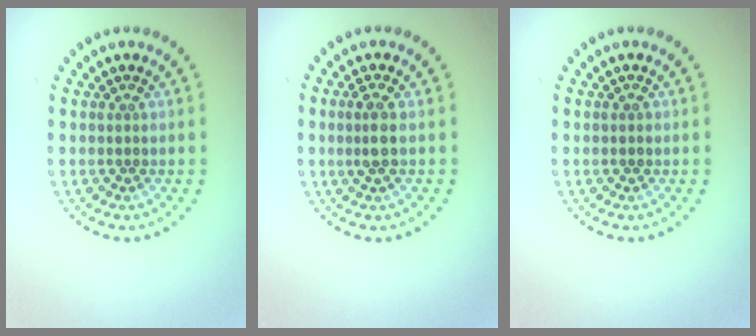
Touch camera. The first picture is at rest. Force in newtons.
{"total": 1.7, "press": 1.5, "slide": 0.9}
{"total": 0.6, "press": 0.6, "slide": 0.1}